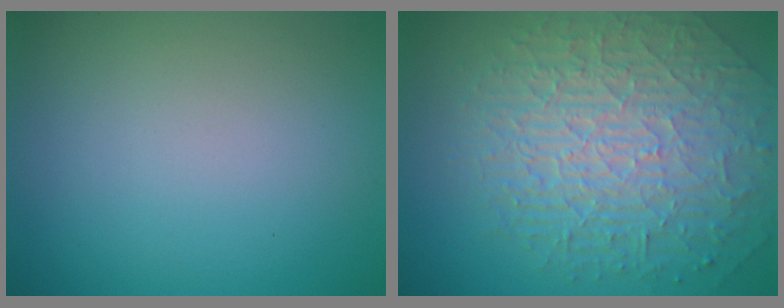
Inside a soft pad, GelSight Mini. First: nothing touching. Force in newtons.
{"total": 9.6, "press": 6.2, "slide": 7.4}